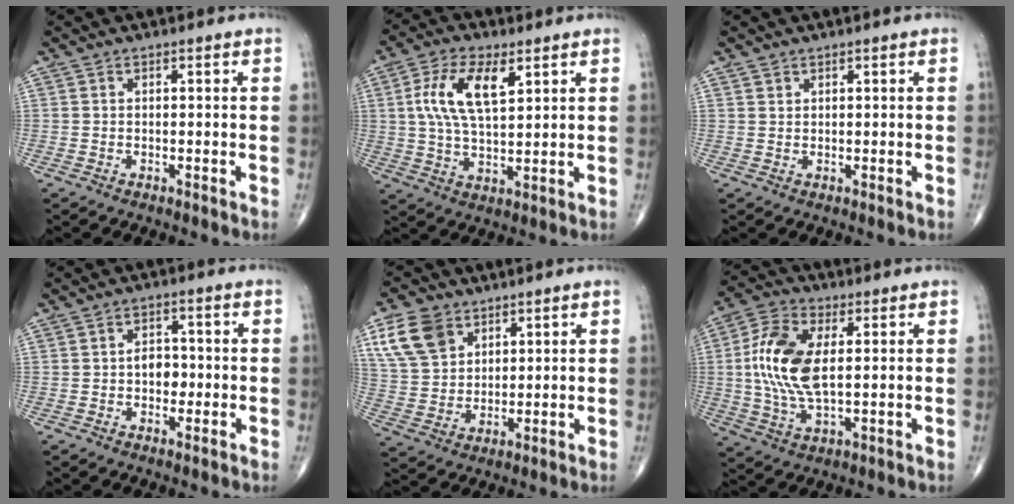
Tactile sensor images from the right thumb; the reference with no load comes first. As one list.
[{"total": 11.4, "force": [3.9, 5.2, 9.4], "torque": [-0.180, -0.006, 0.073]}, {"total": 0.8, "force": [0.6, 0.6, 0.1], "torque": [0.010, -0.003, 0.007]}, {"total": 4.5, "force": [-0.6, 3.1, 3.2], "torque": [-0.029, 0.012, -0.013]}, {"total": 10.7, "force": [5.4, 7.5, 5.3], "torque": [-0.089, -0.013, 0.113]}, {"total": 13.7, "force": [1.5, 6.9, 11.7], "torque": [-0.248, 0.003, 0.028]}]